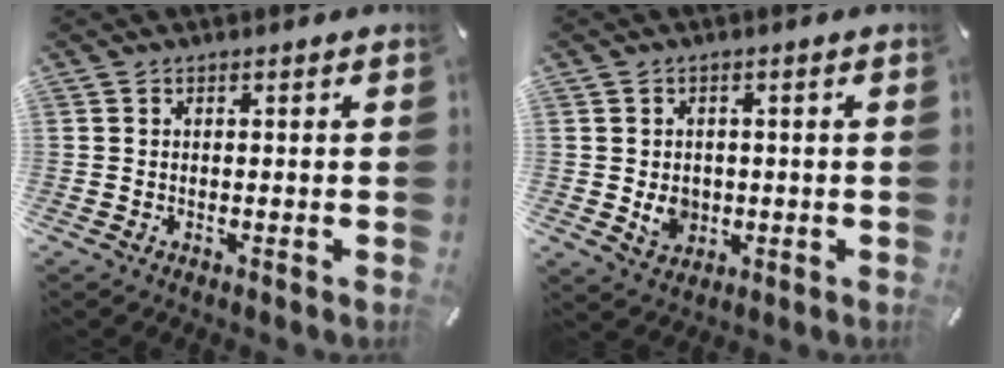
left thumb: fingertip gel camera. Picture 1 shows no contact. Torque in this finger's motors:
{"motor_torque": [0.81, 0.82, 0.00, 0.00, 0.01]}